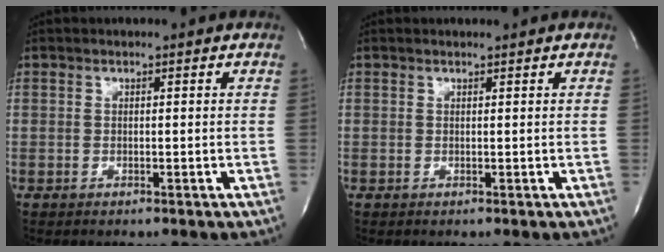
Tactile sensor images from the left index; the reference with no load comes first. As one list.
[{"total": 0.8, "force": [0.7, -0.1, 0.2], "torque": [-0.004, 0.005, 0.013]}]